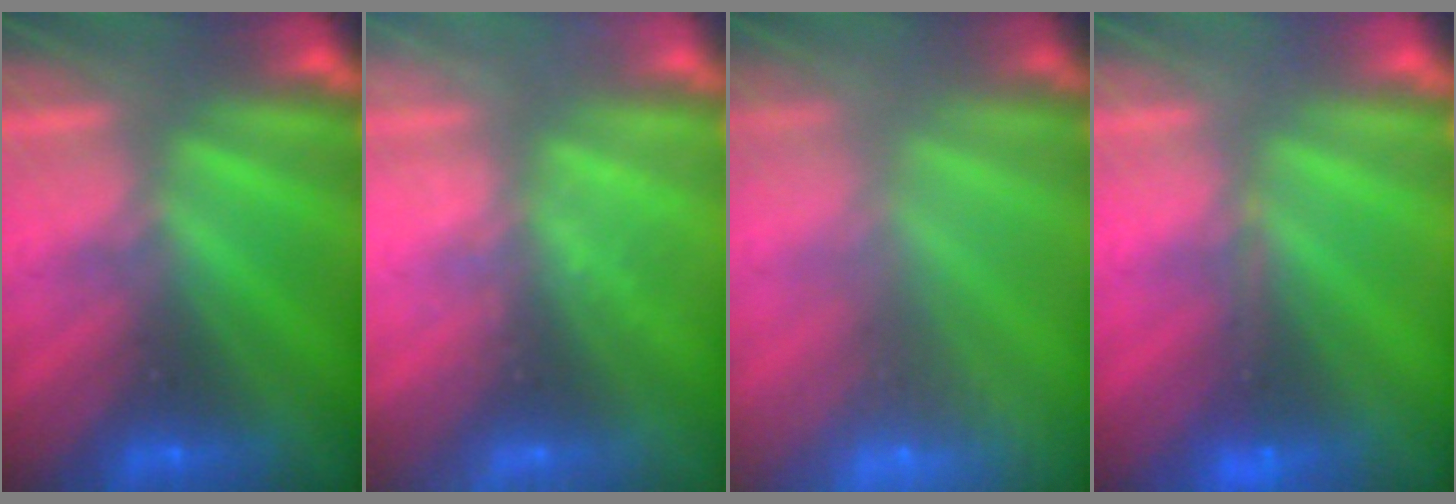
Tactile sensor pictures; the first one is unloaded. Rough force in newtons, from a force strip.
{"total": 2.3}
{"total": 7.0}
{"total": 1.7}